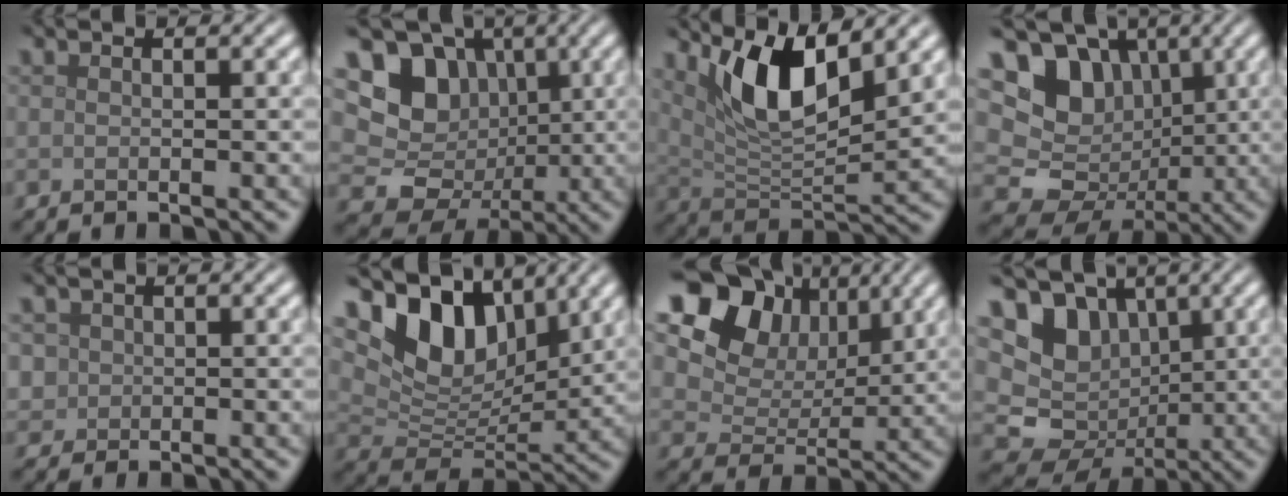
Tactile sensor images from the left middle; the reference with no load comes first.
{"total": 12.8, "force": [2.3, 11.5, 5.1], "torque": [-0.115, 0.029, 0.025]}
{"total": 7.5, "force": [3.8, 2.6, 6.0], "torque": [-0.110, -0.012, 0.070]}
{"total": 14.5, "force": [3.2, 12.7, 6.0], "torque": [-0.140, 0.030, 0.042]}
{"total": 1.4, "force": [0.2, 1.3, 0.2], "torque": [0.005, -0.003, 0.008]}
{"total": 9.4, "force": [4.7, 5.5, 6.0], "torque": [-0.106, -0.003, 0.080]}
{"total": 12.3, "force": [6.2, 8.6, 6.3], "torque": [-0.126, 0.037, 0.098]}
{"total": 10.8, "force": [2.5, 9.3, 4.9], "torque": [-0.103, 0.012, 0.028]}